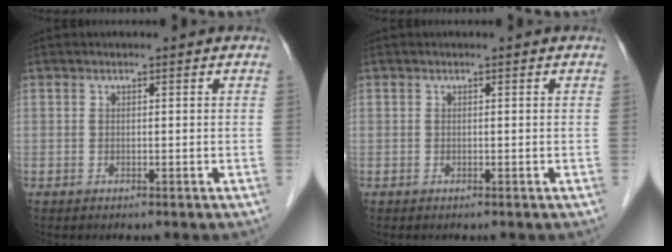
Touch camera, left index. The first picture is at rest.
{"total": 0.0}